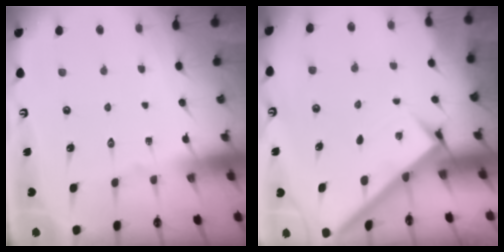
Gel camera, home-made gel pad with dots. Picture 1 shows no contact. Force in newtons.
{"total": 2.7, "press": 2.6, "slide": 0.4}